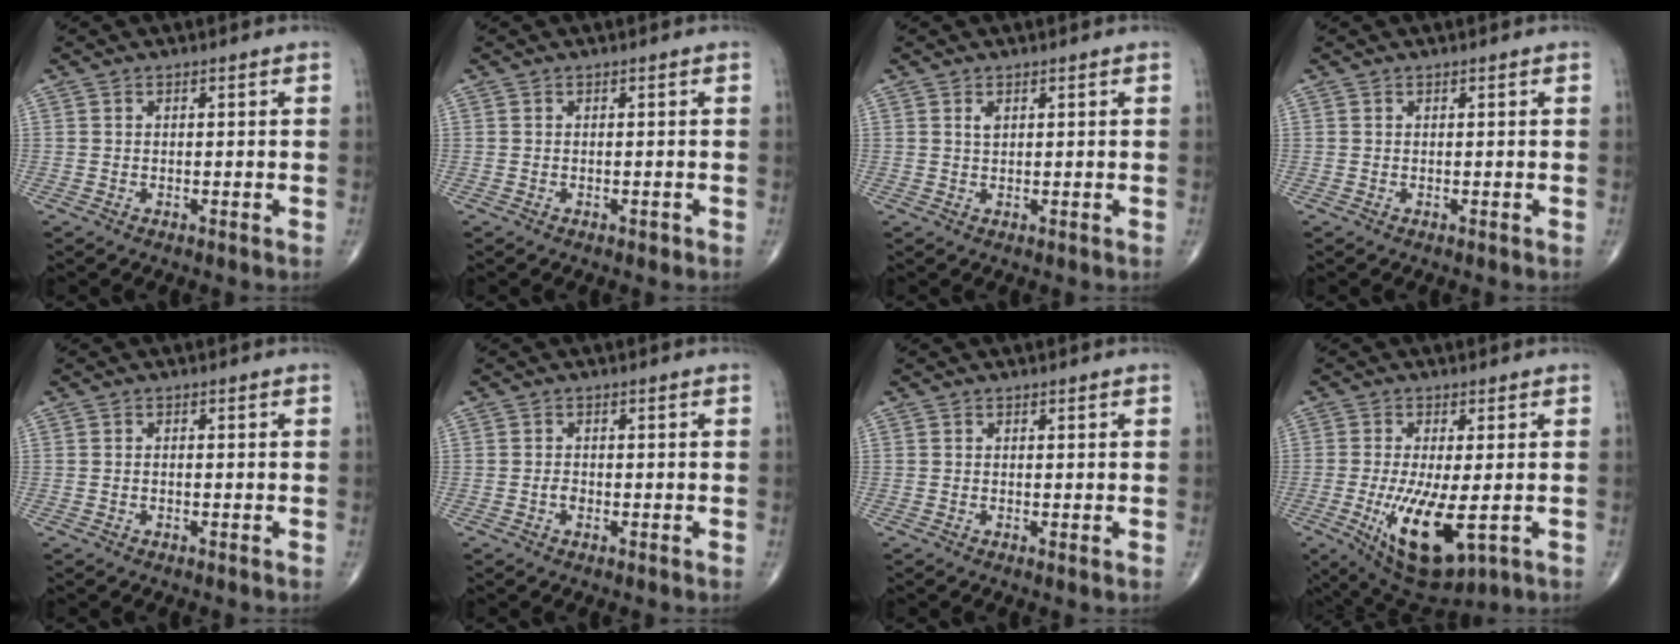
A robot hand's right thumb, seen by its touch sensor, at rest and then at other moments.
{"total": 0.6, "force": [-0.4, 0.3, 0.3], "torque": [-0.006, 0.000, -0.005]}
{"total": 1.2, "force": [0.5, 0.6, 0.8], "torque": [-0.015, 0.001, 0.011]}
{"total": 0.0}
{"total": 0.6, "force": [-0.2, 0.4, 0.5], "torque": [-0.011, 0.003, -0.005]}
{"total": 1.3, "force": [-0.5, 0.9, 0.9], "torque": [-0.012, 0.003, -0.011]}
{"total": 0.5, "force": [0.0, 0.1, 0.5], "torque": [-0.016, -0.004, -0.003]}
{"total": 13.0, "force": [-3.1, 4.5, 11.8], "torque": [-0.216, -0.025, -0.036]}